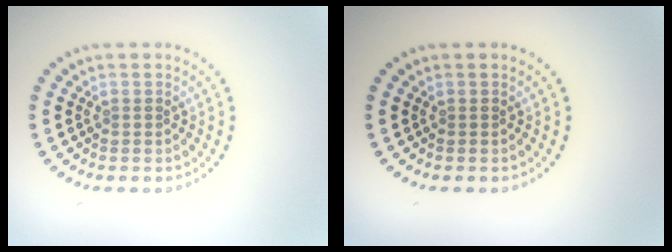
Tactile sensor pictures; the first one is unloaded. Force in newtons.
{"total": 0.0}